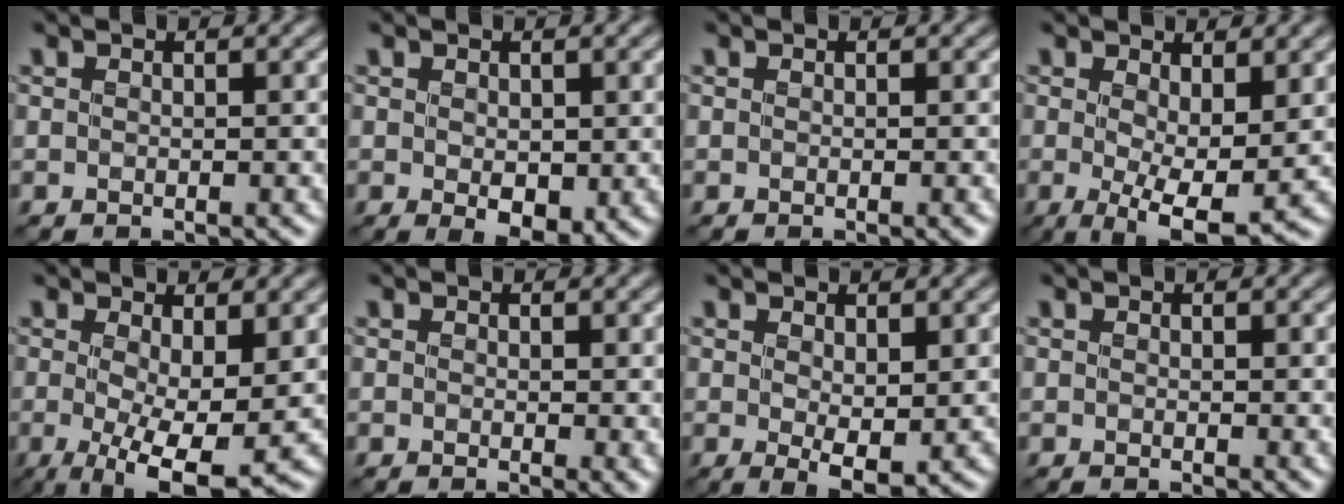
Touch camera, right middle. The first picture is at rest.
{"total": 2.7, "force": [0.0, 1.5, 2.2], "torque": [-0.041, -0.007, 0.006]}
{"total": 0.5, "force": [-0.2, 0.0, 0.5], "torque": [-0.006, 0.000, -0.005]}
{"total": 5.7, "force": [0.1, 1.8, 5.4], "torque": [-0.093, -0.015, 0.005]}
{"total": 7.7, "force": [-0.6, 2.3, 7.3], "torque": [-0.118, -0.017, -0.009]}
{"total": 1.3, "force": [0.3, 0.2, 1.3], "torque": [-0.014, -0.004, 0.005]}
{"total": 2.8, "force": [0.8, 1.0, 2.5], "torque": [-0.044, -0.009, 0.018]}
{"total": 0.6, "force": [0.2, 0.1, 0.5], "torque": [-0.006, 0.000, 0.003]}